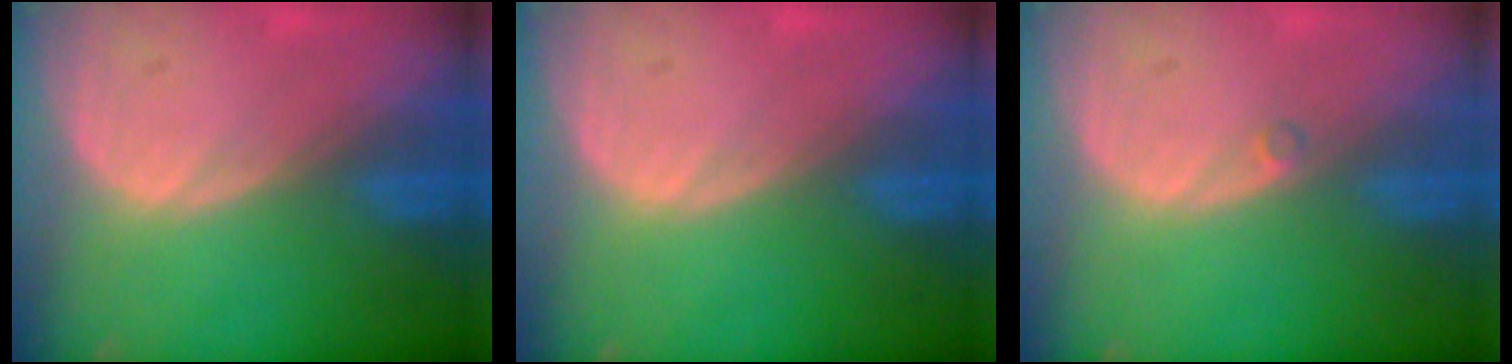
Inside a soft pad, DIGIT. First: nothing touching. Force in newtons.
{"total": 0.0}
{"total": 0.5, "press": 0.5, "slide": 0.2}